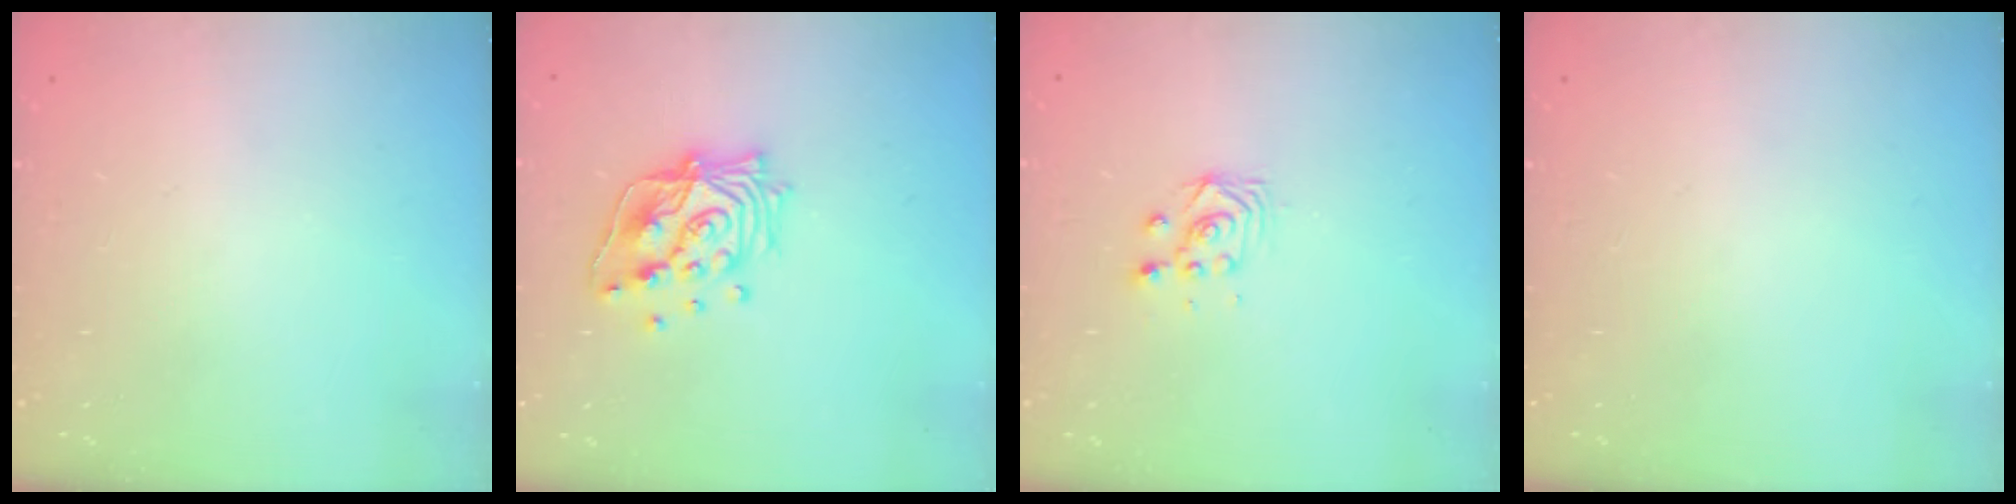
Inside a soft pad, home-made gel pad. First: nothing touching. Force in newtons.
{"total": 15.0, "press": 14.8, "slide": 1.9}
{"total": 2.9, "press": 2.9, "slide": 0.4}
{"total": 0.0}